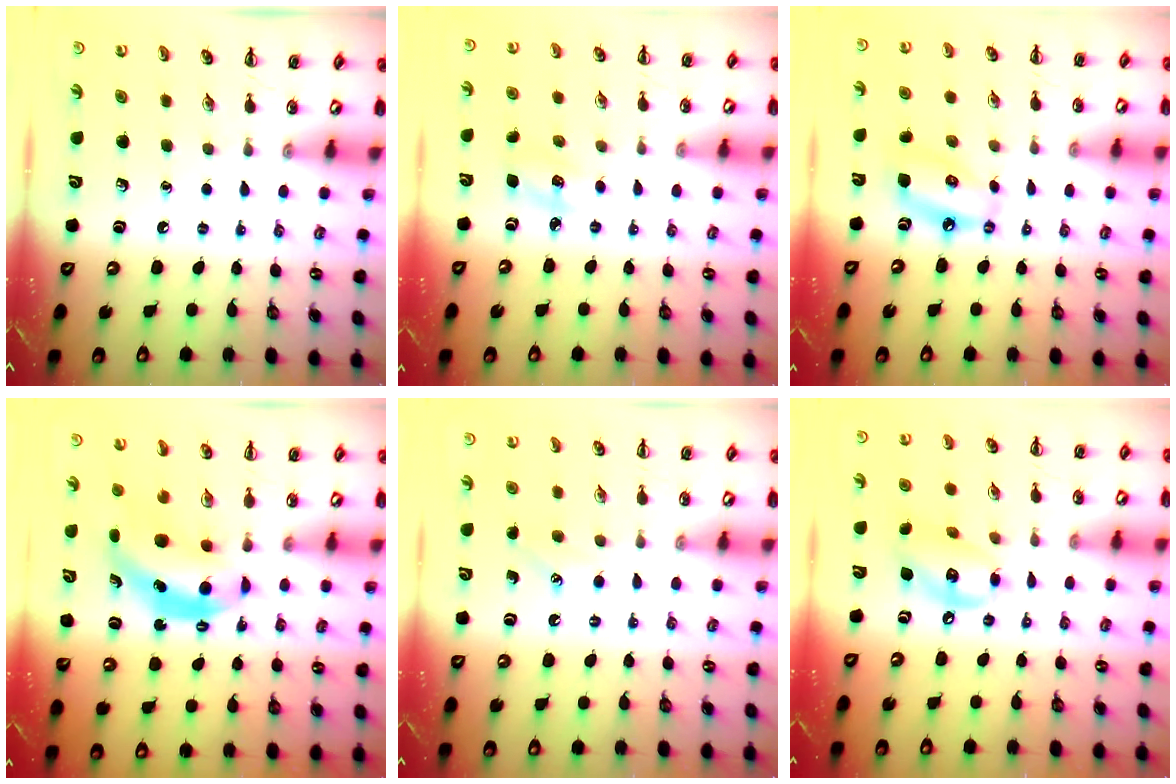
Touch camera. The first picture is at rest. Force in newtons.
{"total": 4.0, "press": 3.9, "slide": 1.1}
{"total": 9.8, "press": 9.4, "slide": 2.4}
{"total": 5.5, "press": 5.4, "slide": 0.8}
{"total": 2.5, "press": 2.5, "slide": 0.6}
{"total": 12.1, "press": 11.8, "slide": 2.4}